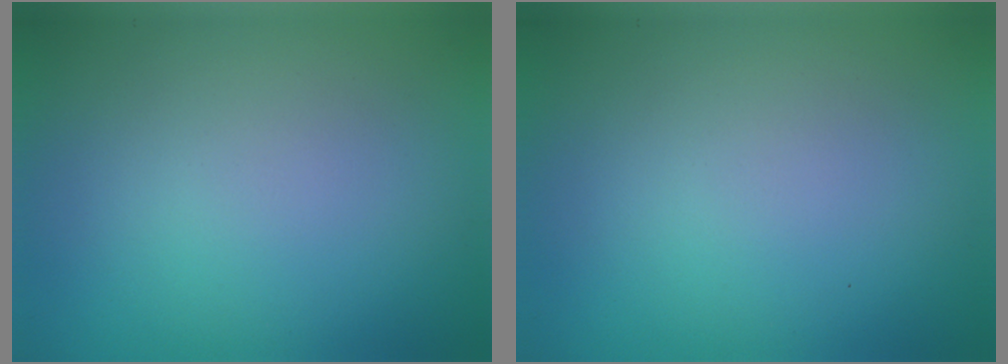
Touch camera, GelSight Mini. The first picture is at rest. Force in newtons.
{"total": 0.0}